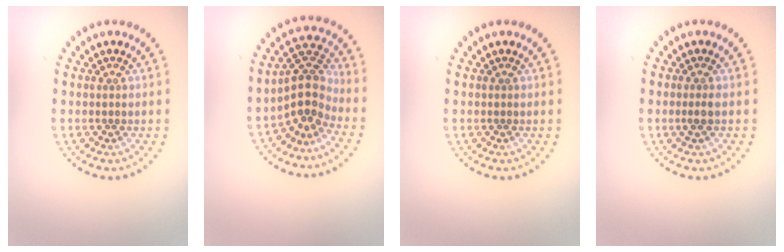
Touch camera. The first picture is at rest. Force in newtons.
{"total": 3.6, "press": 2.9, "slide": 2.1}
{"total": 0.0}
{"total": 0.9, "press": 0.8, "slide": 0.4}